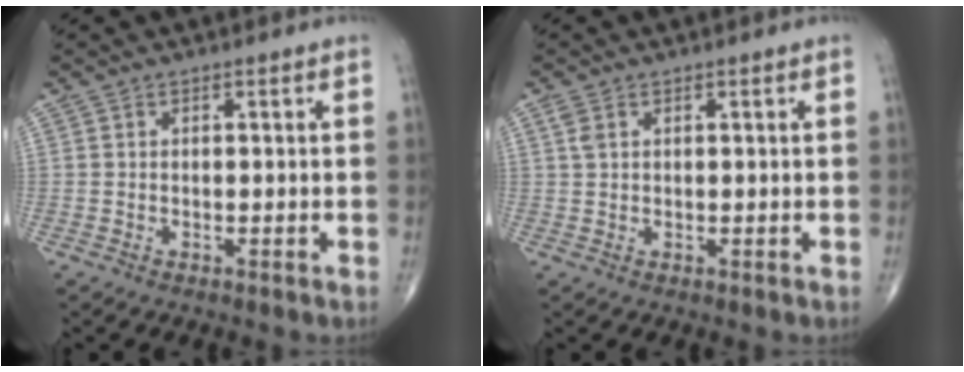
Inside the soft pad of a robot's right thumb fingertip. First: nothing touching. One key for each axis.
{"total": 1.8, "fx": 0.8, "fy": 1.0, "fz": 1.2, "tx": -0.031, "ty": 0.008, "tz": 0.021}